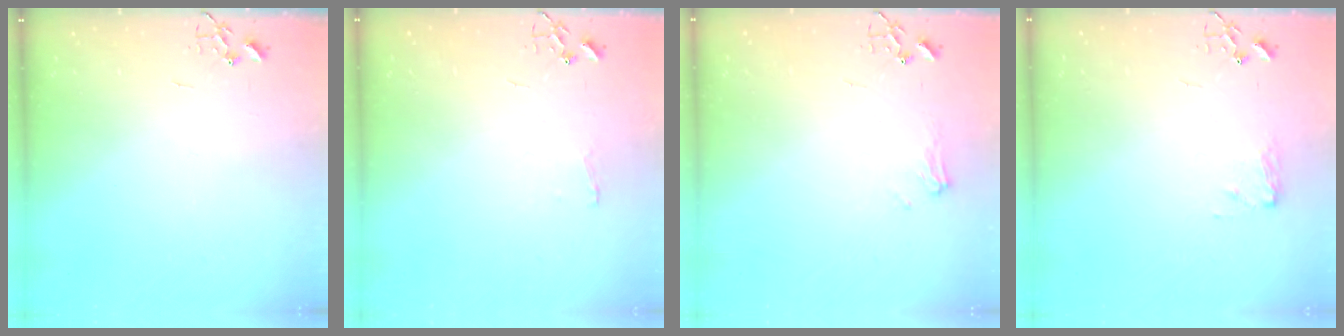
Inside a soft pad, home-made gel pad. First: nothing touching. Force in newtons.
{"total": 4.8, "press": 4.8, "slide": 0.6}
{"total": 6.7, "press": 6.7, "slide": 0.7}
{"total": 7.2, "press": 7.2, "slide": 0.5}